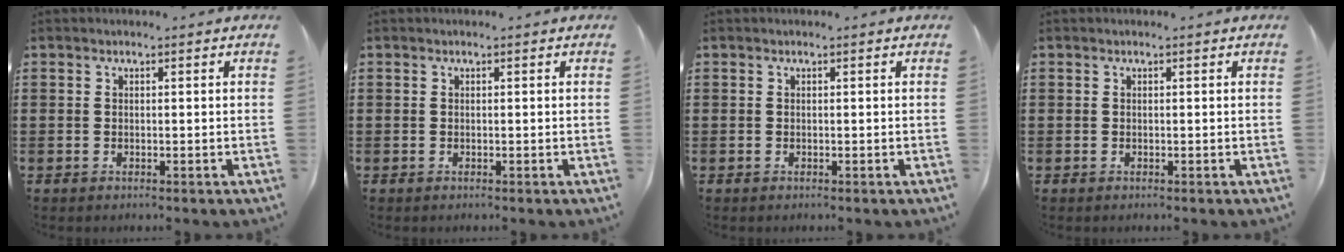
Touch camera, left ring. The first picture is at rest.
{"total": 0.0}
{"total": 0.0}
{"total": 0.0}